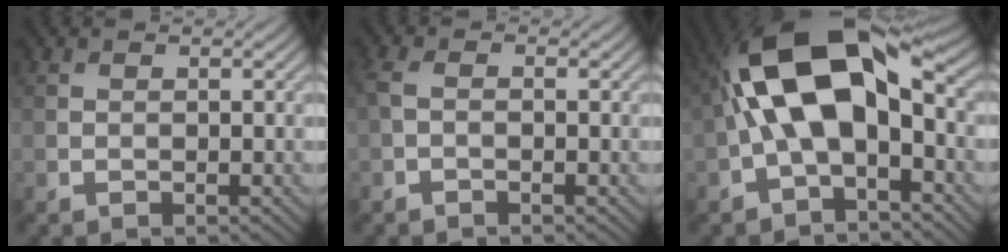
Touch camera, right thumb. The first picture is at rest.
{"total": 1.8, "force": [-0.5, 0.8, 1.5], "torque": [-0.039, 0.002, -0.016]}
{"total": 15.0, "force": [0.6, 7.4, 13.0], "torque": [-0.242, 0.028, -0.001]}